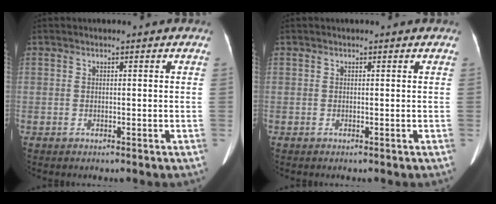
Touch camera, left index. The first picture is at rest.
{"total": 1.2, "force": [1.0, 0.2, 0.5], "torque": [-0.003, 0.002, 0.008]}